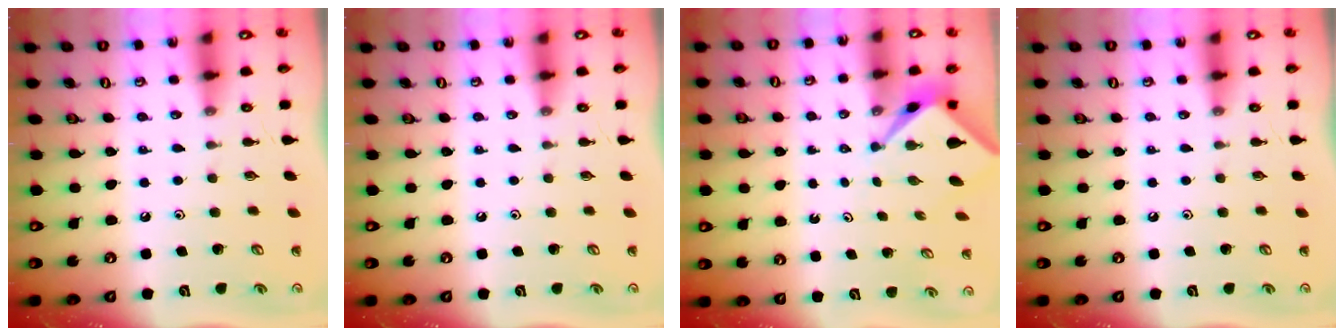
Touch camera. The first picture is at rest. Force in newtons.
{"total": 0.0}
{"total": 2.3, "press": 2.3, "slide": 0.3}
{"total": 0.0}